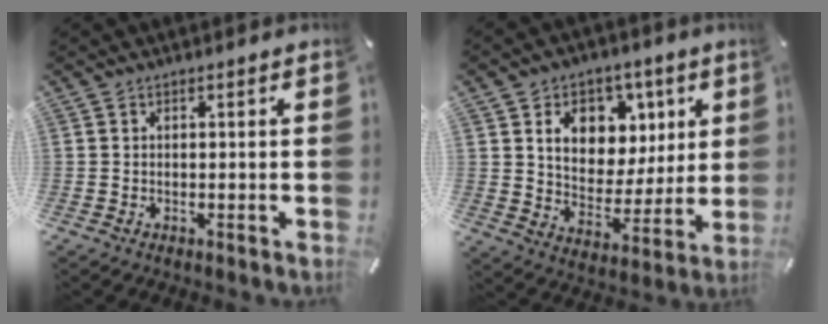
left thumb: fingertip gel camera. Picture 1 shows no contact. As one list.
[{"total": 12.5, "force": [5.1, 10.3, 5.1], "torque": [-0.072, -0.029, 0.094]}]